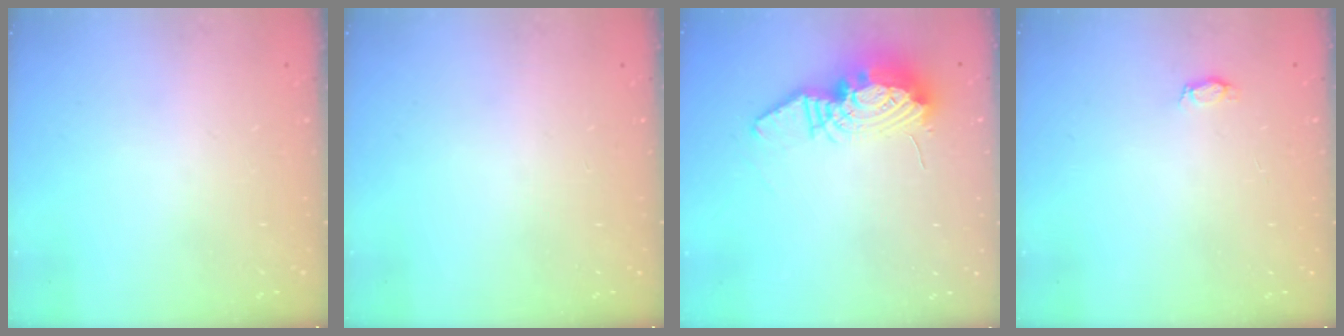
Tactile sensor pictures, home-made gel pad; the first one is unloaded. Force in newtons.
{"total": 0.0}
{"total": 12.1, "press": 12.1, "slide": 0.8}
{"total": 3.7, "press": 3.6, "slide": 0.5}